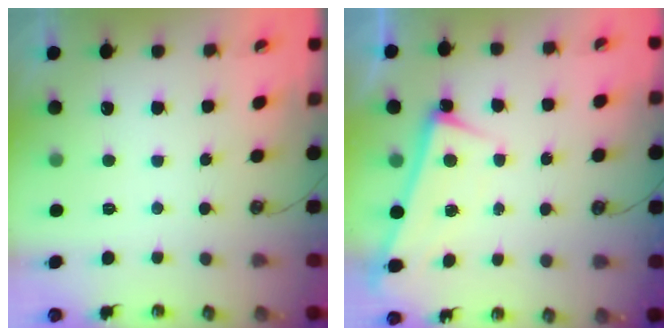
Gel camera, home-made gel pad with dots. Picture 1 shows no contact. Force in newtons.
{"total": 1.0, "press": 0.4, "slide": 0.9}